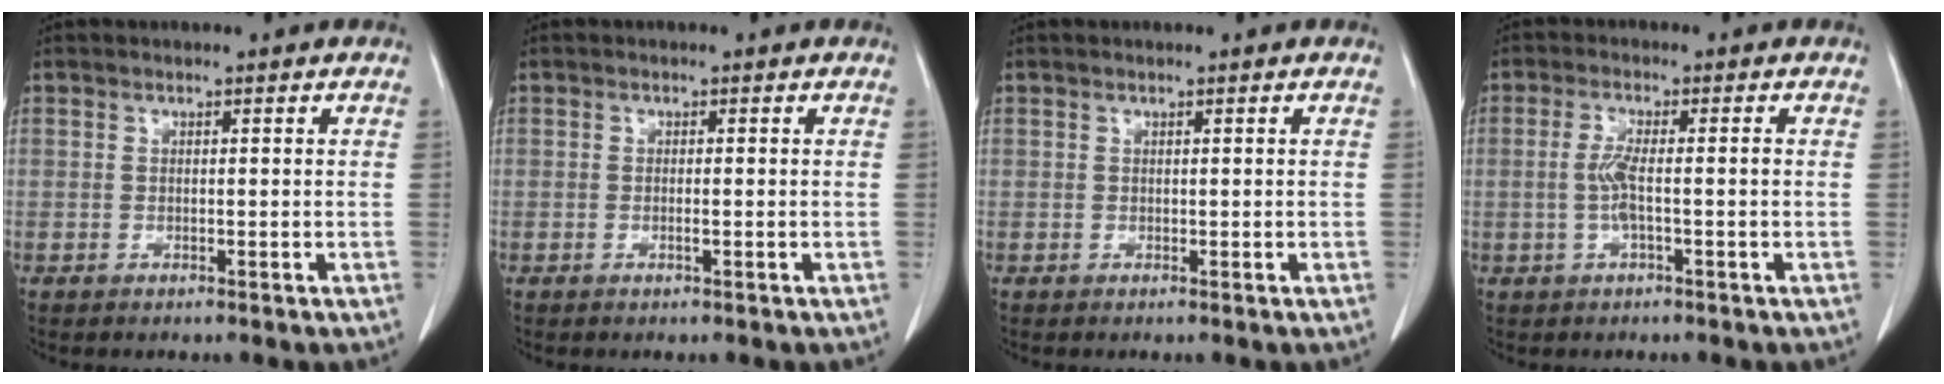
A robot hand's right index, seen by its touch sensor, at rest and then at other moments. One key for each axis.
{"total": 0.8, "fx": -0.2, "fy": -0.1, "fz": 0.7, "tx": -0.013, "ty": 0.001, "tz": -0.002}
{"total": 0.0}
{"total": 3.6, "fx": -0.6, "fy": 0.2, "fz": 3.5, "tx": -0.072, "ty": 0.005, "tz": -0.011}